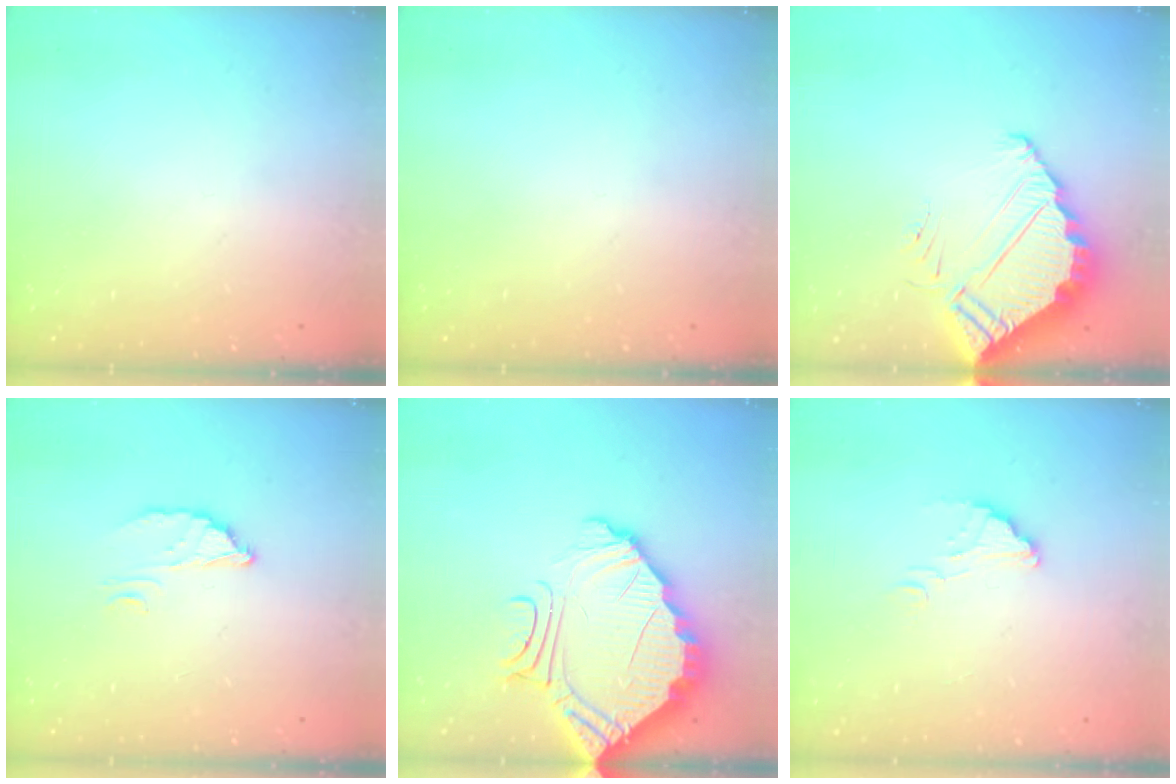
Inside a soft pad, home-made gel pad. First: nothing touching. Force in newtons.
{"total": 0.0}
{"total": 5.9, "press": 5.9, "slide": 0.3}
{"total": 2.8, "press": 2.8, "slide": 0.2}
{"total": 8.6, "press": 8.5, "slide": 0.6}
{"total": 3.0, "press": 3.0, "slide": 0.1}